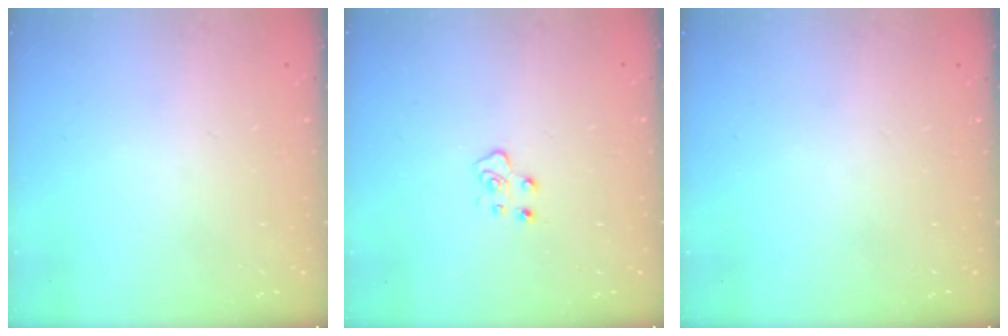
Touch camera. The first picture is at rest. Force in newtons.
{"total": 5.4, "press": 5.4, "slide": 0.4}
{"total": 0.0}